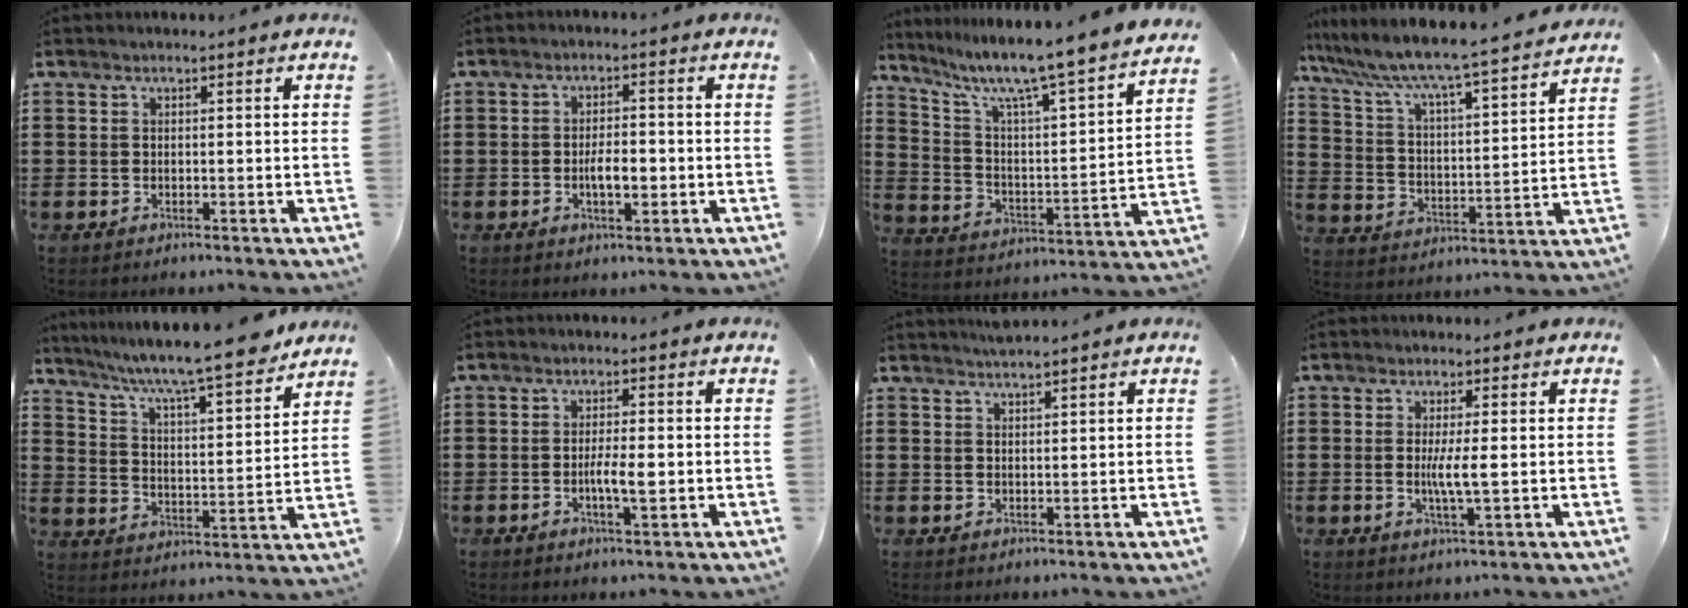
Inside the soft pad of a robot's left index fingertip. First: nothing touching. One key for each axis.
{"total": 4.1, "fx": -0.8, "fy": 1.7, "fz": 3.6, "tx": -0.058, "ty": 0.001, "tz": -0.019}
{"total": 7.1, "fx": 6.2, "fy": -0.5, "fz": 3.5, "tx": -0.097, "ty": -0.059, "tz": 0.093}
{"total": 5.8, "fx": 5.4, "fy": -0.2, "fz": 2.1, "tx": -0.069, "ty": -0.051, "tz": 0.080}
{"total": 8.5, "fx": 7.4, "fy": 0.1, "fz": 4.2, "tx": -0.101, "ty": -0.048, "tz": 0.118}
{"total": 3.9, "fx": -0.7, "fy": 0.8, "fz": 3.7, "tx": -0.072, "ty": -0.002, "tz": -0.016}
{"total": 1.5, "fx": 1.4, "fy": -0.3, "fz": 0.3, "tx": -0.007, "ty": 0.000, "tz": 0.028}
{"total": 3.9, "fx": -0.1, "fy": 0.3, "fz": 3.9, "tx": -0.077, "ty": -0.008, "tz": -0.005}